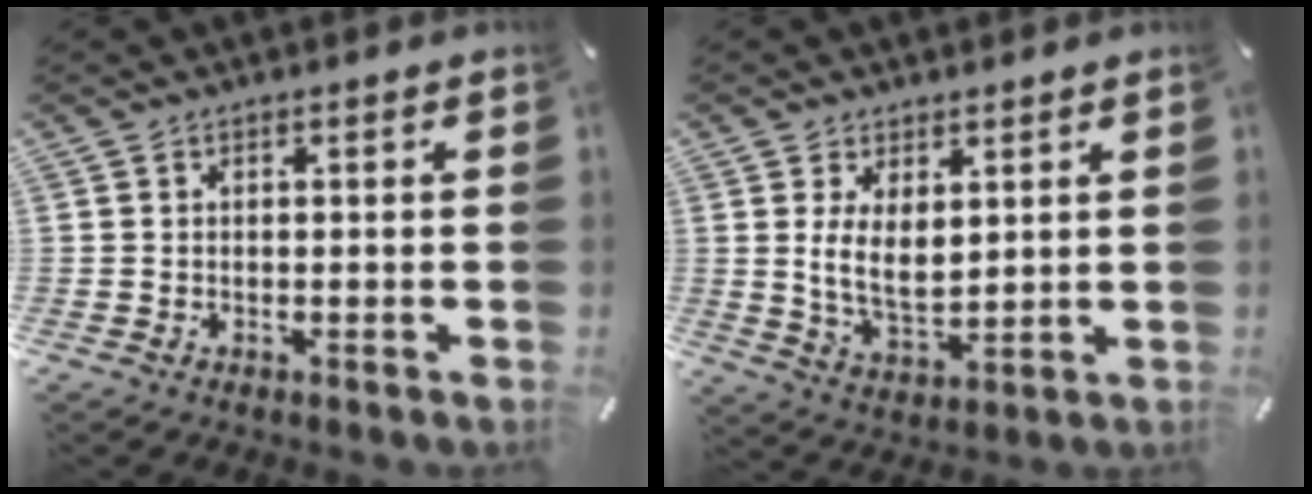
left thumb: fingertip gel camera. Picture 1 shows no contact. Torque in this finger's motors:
{"motor_torque": [1.10, 1.65, 0.71, -0.86, 0.08]}